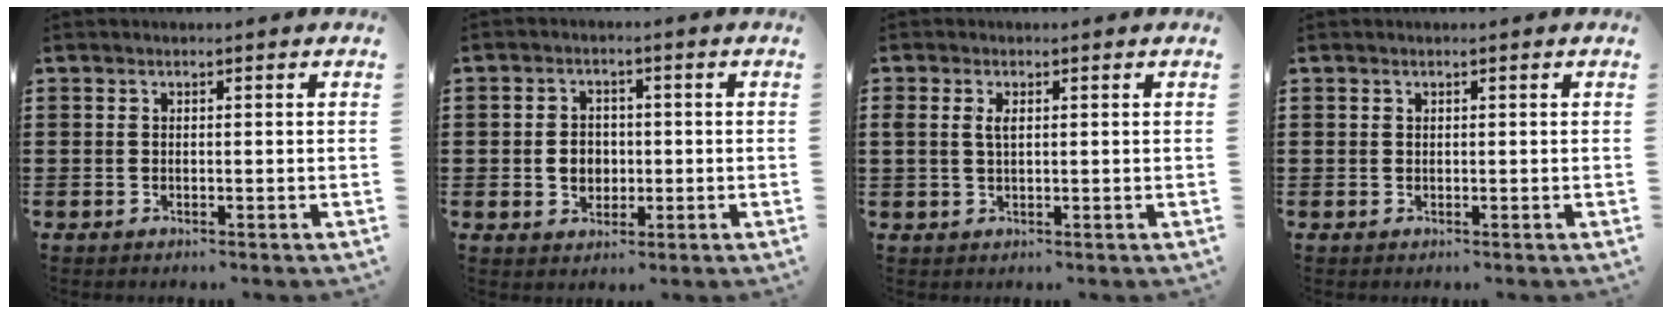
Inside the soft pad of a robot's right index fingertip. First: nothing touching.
{"total": 3.7, "force": [-0.4, 3.0, 2.2], "torque": [-0.043, 0.002, -0.011]}
{"total": 2.3, "force": [0.5, 1.0, 1.9], "torque": [-0.041, 0.007, 0.008]}
{"total": 0.0}